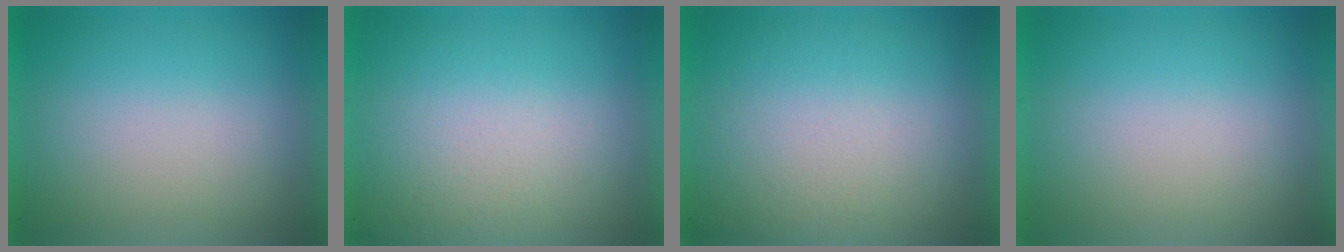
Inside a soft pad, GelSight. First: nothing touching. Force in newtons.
{"total": 2.7}
{"total": 3.6}
{"total": 0.0}